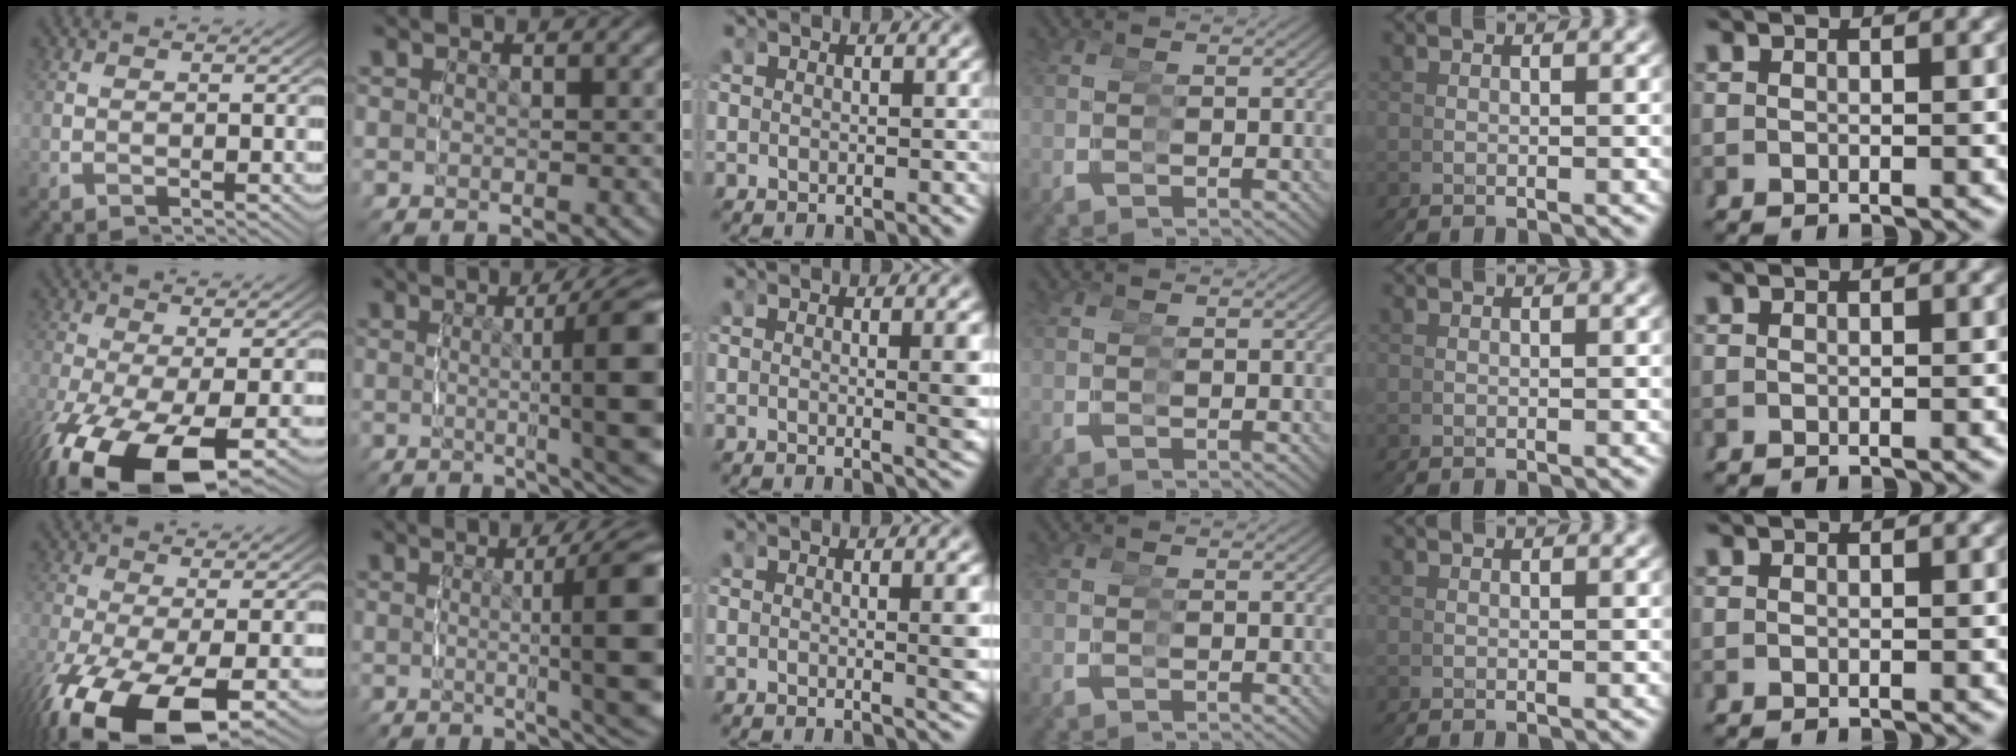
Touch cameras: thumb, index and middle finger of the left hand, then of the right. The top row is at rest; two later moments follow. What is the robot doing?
{"motion": "grasp_and_lifting", "object": "legos"}